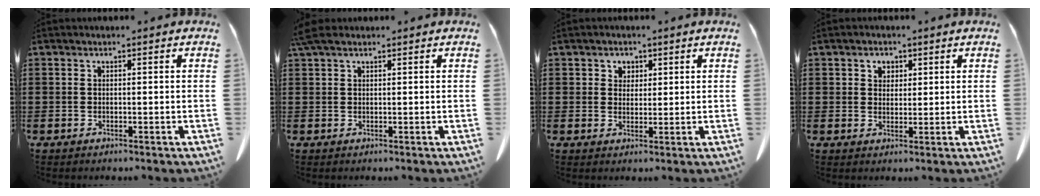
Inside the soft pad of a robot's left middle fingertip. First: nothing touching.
{"total": 1.9, "force": [1.4, 0.6, 1.2], "torque": [-0.029, 0.002, 0.026]}
{"total": 2.1, "force": [1.4, 1.5, 0.1], "torque": [-0.002, 0.003, 0.024]}
{"total": 1.8, "force": [1.1, 1.4, 0.6], "torque": [-0.008, 0.003, 0.018]}